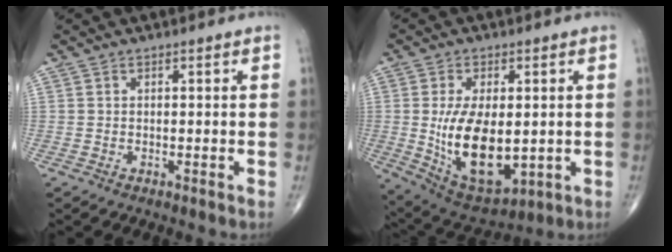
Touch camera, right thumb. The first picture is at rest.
{"total": 16.0, "force": [-0.8, 8.4, 13.6], "torque": [-0.226, -0.016, 0.011]}